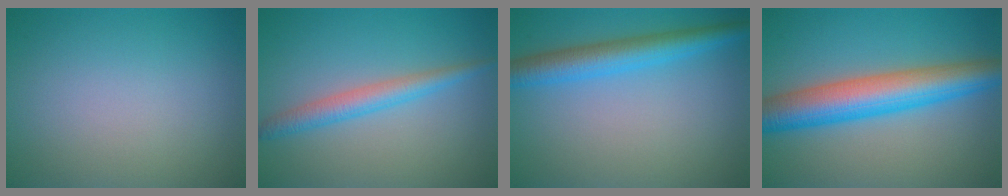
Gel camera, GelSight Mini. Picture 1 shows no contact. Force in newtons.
{"total": 2.9, "press": 2.9, "slide": 0.1}
{"total": 4.5, "press": 4.5, "slide": 0.2}
{"total": 8.0, "press": 8.0, "slide": 0.2}